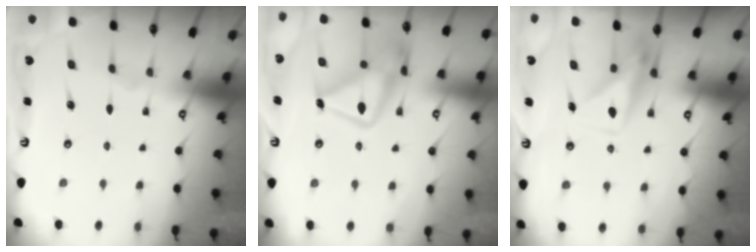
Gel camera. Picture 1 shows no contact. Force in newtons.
{"total": 16.6, "press": 16.5, "slide": 1.5}
{"total": 9.0, "press": 9.0, "slide": 0.6}